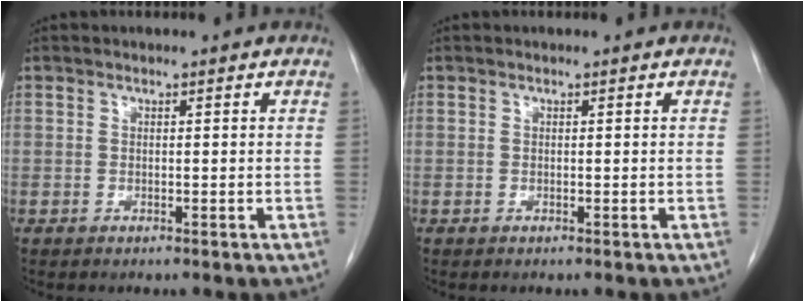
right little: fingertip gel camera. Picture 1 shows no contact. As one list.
[{"total": 0.0}]